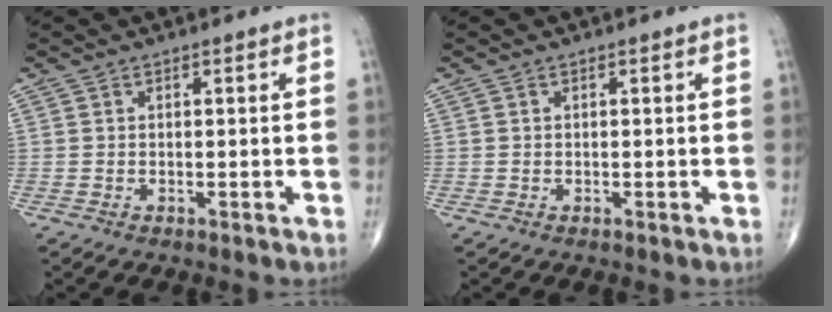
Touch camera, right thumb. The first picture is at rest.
{"total": 0.0}